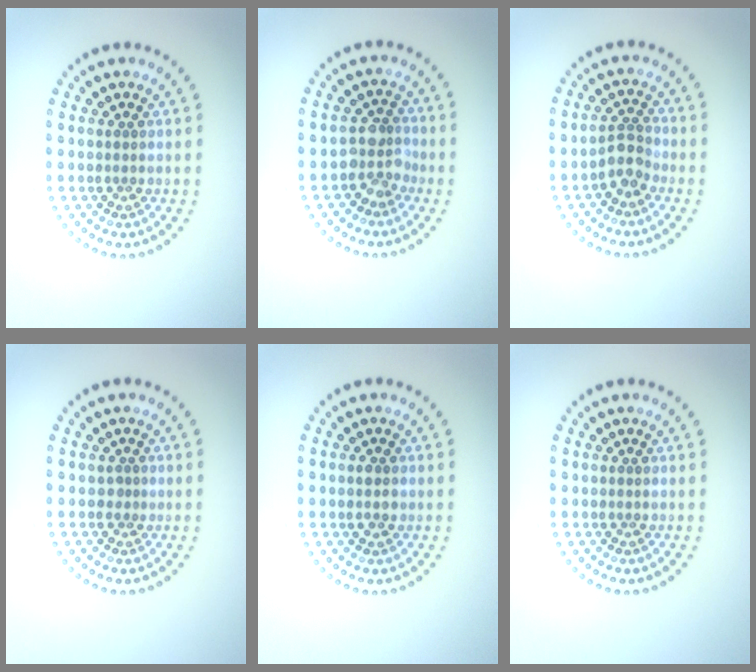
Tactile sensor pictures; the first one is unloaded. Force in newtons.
{"total": 2.5, "press": 2.0, "slide": 1.5}
{"total": 2.3, "press": 1.9, "slide": 1.3}
{"total": 0.5, "press": 0.2, "slide": 0.5}
{"total": 1.7, "press": 1.6, "slide": 0.2}
{"total": 0.0}